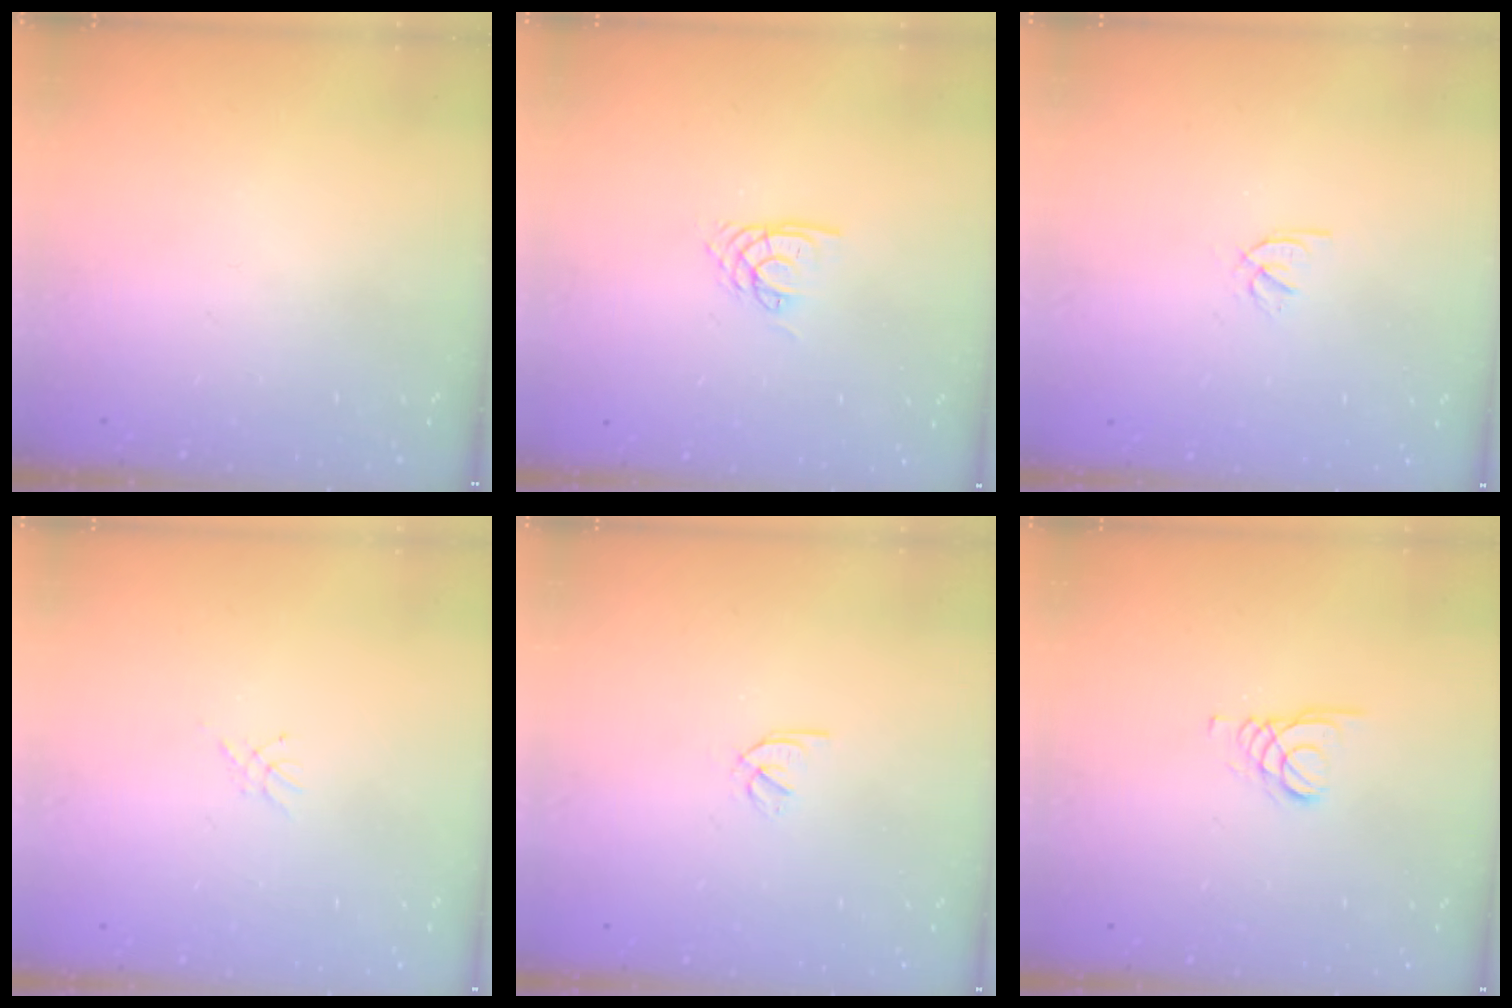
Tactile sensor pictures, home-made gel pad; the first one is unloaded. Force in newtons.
{"total": 3.2, "press": 3.2, "slide": 0.2}
{"total": 2.2, "press": 2.2, "slide": 0.2}
{"total": 2.3, "press": 2.2, "slide": 0.3}
{"total": 1.9, "press": 1.9, "slide": 0.3}
{"total": 1.8, "press": 1.8, "slide": 0.2}